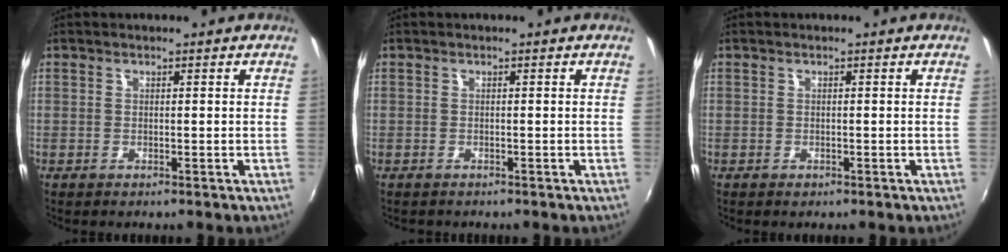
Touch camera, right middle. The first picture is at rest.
{"total": 0.5, "force": [-0.5, 0.3, 0.0], "torque": [-0.003, 0.000, -0.007]}
{"total": 0.6, "force": [-0.4, 0.4, 0.1], "torque": [-0.001, -0.003, -0.007]}